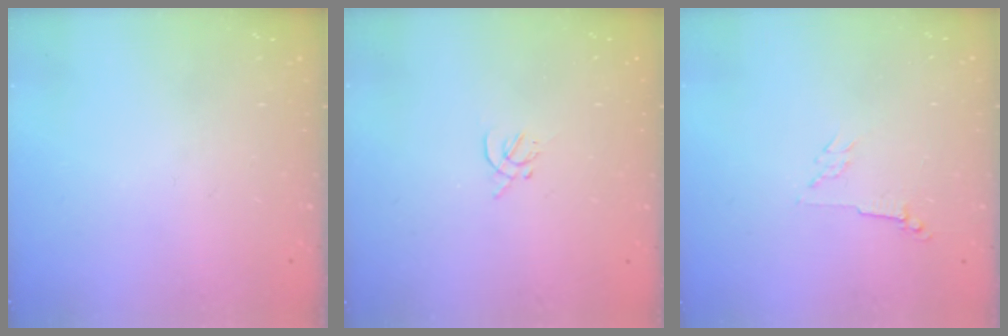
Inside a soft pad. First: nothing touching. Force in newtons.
{"total": 1.4, "press": 1.3, "slide": 0.5}
{"total": 2.8, "press": 2.7, "slide": 0.6}